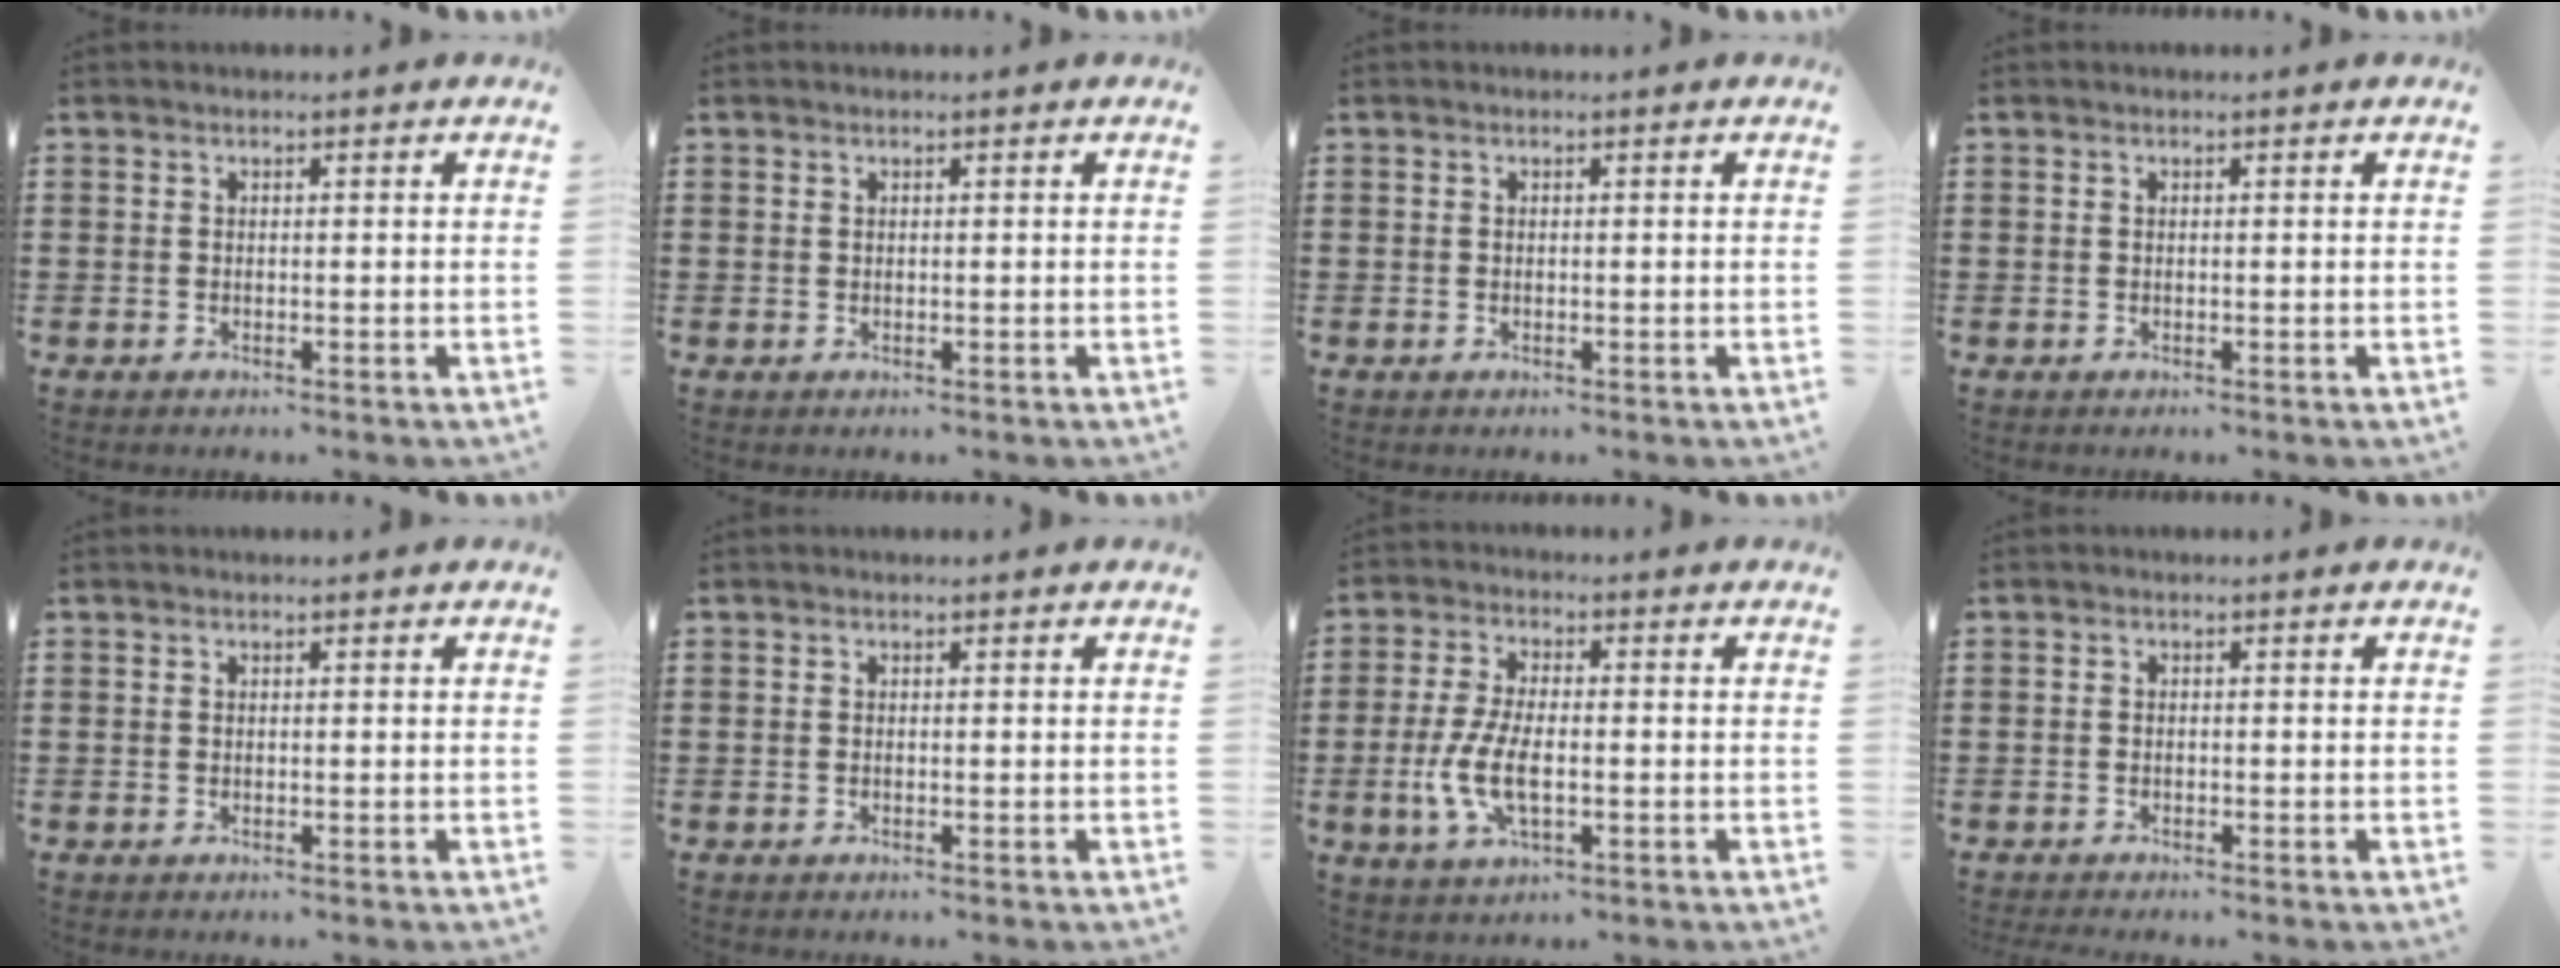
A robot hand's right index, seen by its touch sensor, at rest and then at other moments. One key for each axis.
{"total": 0.0}
{"total": 0.0}
{"total": 0.0}
{"total": 0.0}
{"total": 0.0}
{"total": 7.2, "fx": -1.6, "fy": 2.9, "fz": 6.4, "tx": -0.142, "ty": -0.005, "tz": -0.035}
{"total": 0.6, "fx": -0.5, "fy": 0.3, "fz": 0.0, "tx": -0.001, "ty": 0.001, "tz": -0.011}